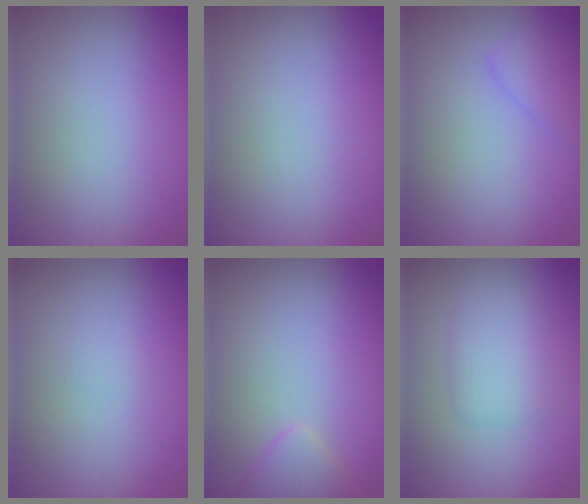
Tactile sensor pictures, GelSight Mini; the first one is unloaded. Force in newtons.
{"total": 0.0}
{"total": 2.2, "press": 2.1, "slide": 0.2}
{"total": 0.5, "press": 0.5, "slide": 0.1}
{"total": 1.7, "press": 1.7, "slide": 0.1}
{"total": 3.0, "press": 3.0, "slide": 0.0}